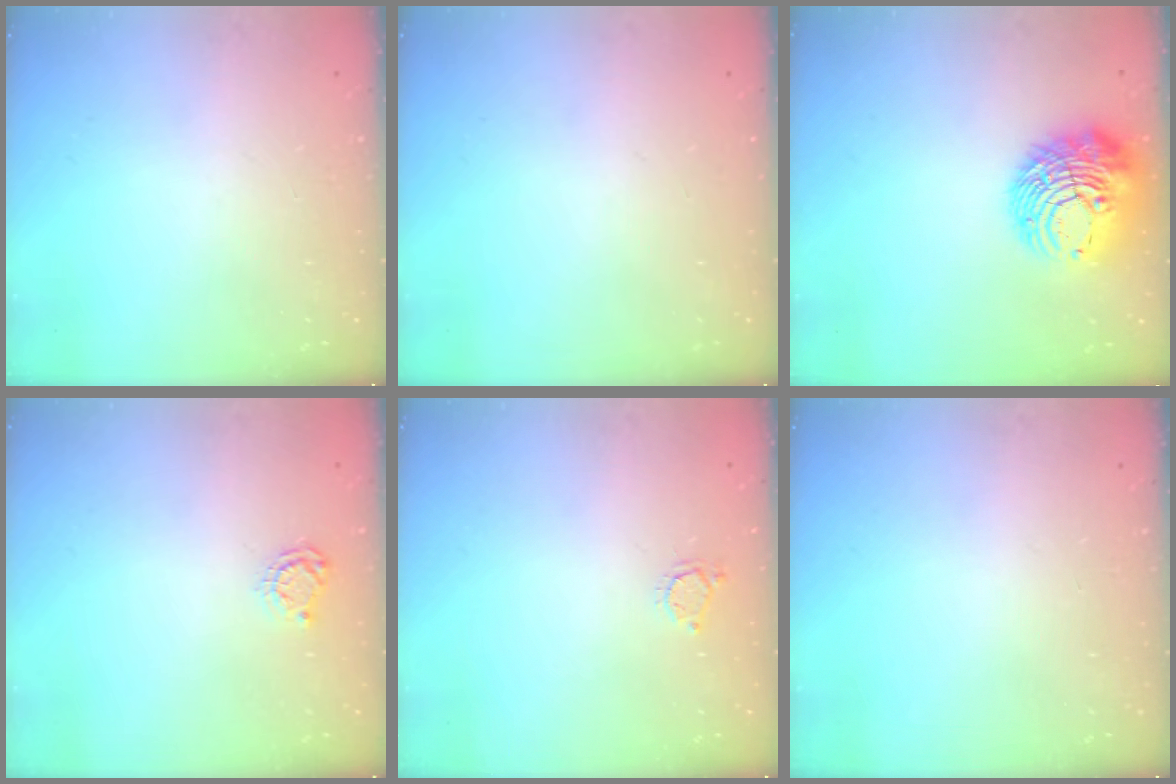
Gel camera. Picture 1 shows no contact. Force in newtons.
{"total": 0.0}
{"total": 12.9, "press": 12.8, "slide": 1.5}
{"total": 5.3, "press": 5.3, "slide": 0.6}
{"total": 3.2, "press": 3.2, "slide": 0.3}
{"total": 0.0}